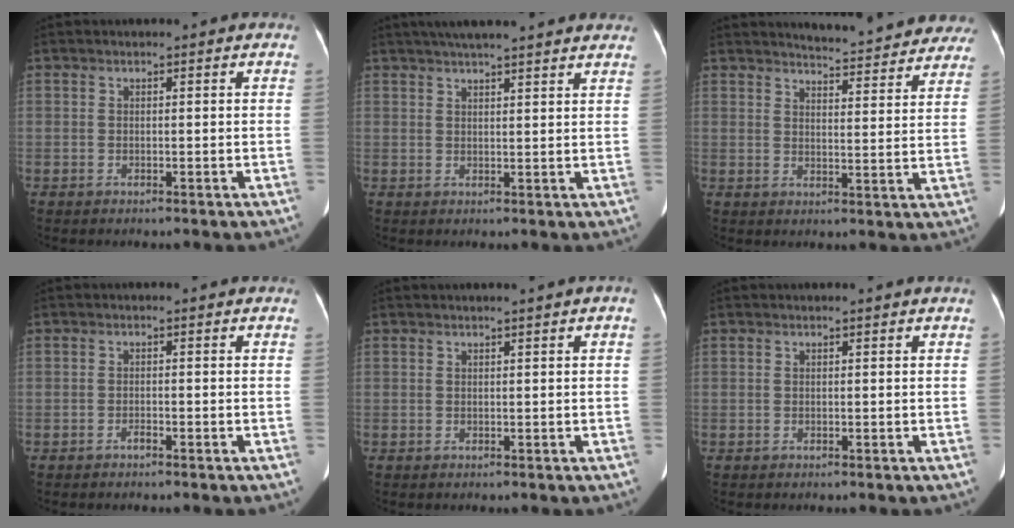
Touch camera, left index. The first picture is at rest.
{"total": 14.6, "force": [12.6, 1.1, 7.2], "torque": [-0.108, 0.043, 0.161]}
{"total": 15.3, "force": [14.5, 2.3, 4.2], "torque": [-0.035, -0.034, 0.157]}
{"total": 0.9, "force": [-0.8, 0.1, 0.3], "torque": [-0.011, -0.003, -0.014]}
{"total": 1.1, "force": [0.6, -0.3, 0.9], "torque": [-0.016, 0.001, 0.012]}
{"total": 0.0}